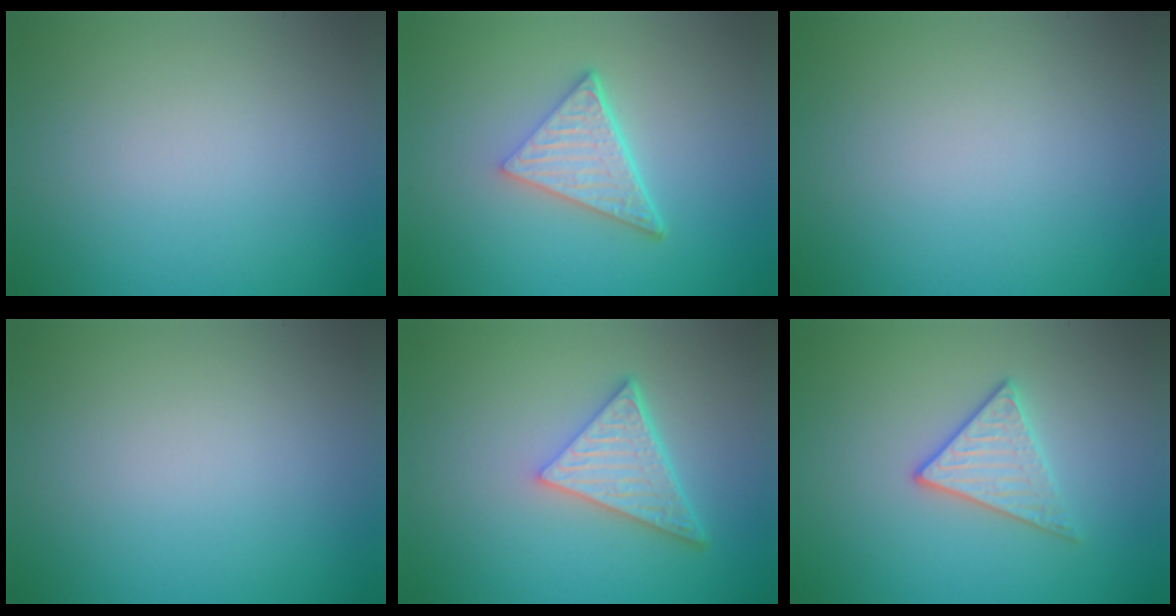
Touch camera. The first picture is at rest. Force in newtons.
{"total": 4.9, "press": 3.5, "slide": 3.4}
{"total": 0.0}
{"total": 0.0}
{"total": 5.5, "press": 4.1, "slide": 3.7}
{"total": 2.8, "press": 2.6, "slide": 1.0}